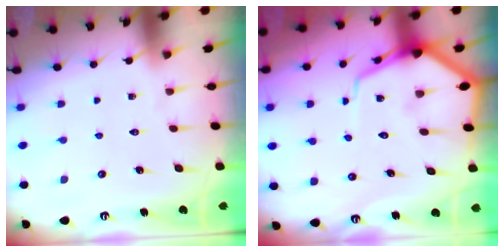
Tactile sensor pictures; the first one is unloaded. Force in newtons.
{"total": 9.7, "press": 9.7, "slide": 1.0}